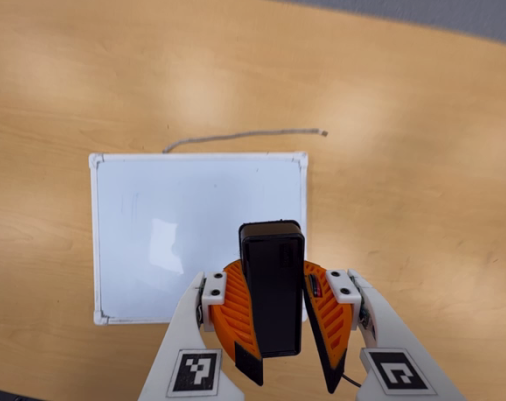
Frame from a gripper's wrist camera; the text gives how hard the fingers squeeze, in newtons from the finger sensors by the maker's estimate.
{"total": 13.4, "left": 12.6, "right": 14.2}